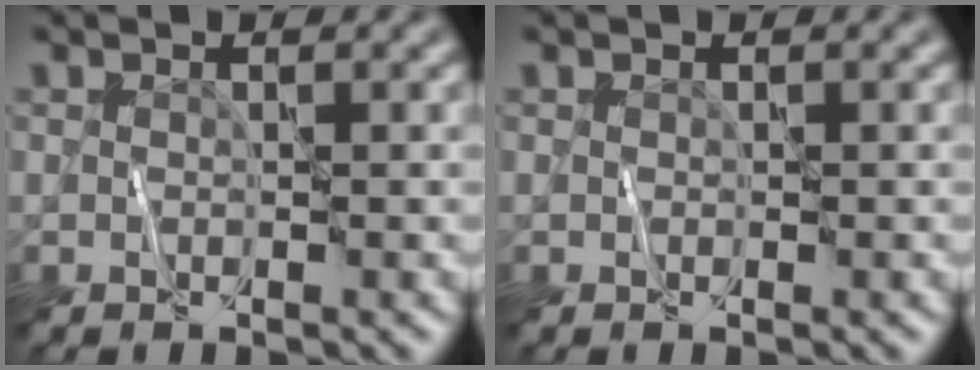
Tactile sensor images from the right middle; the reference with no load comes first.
{"total": 0.0}